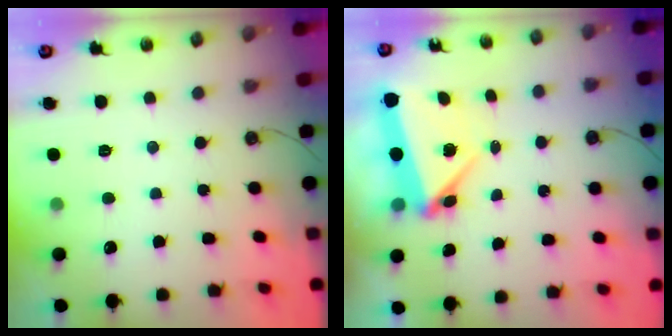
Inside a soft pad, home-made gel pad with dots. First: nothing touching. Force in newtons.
{"total": 10.8, "press": 4.7, "slide": 9.7}